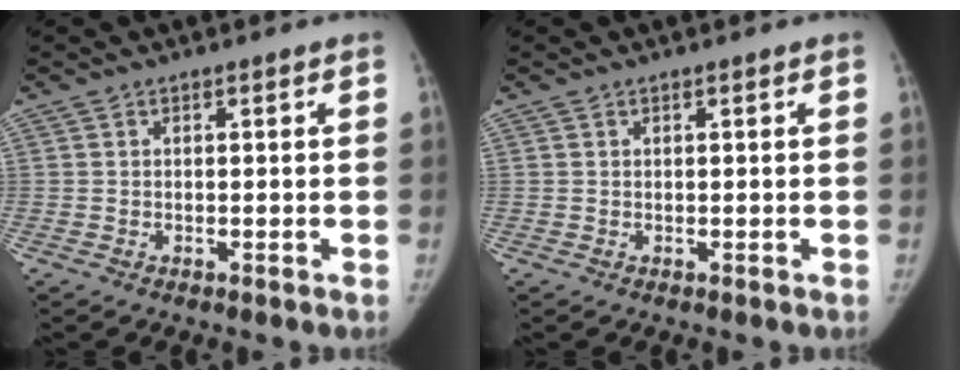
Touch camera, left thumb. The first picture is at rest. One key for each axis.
{"total": 0.0}